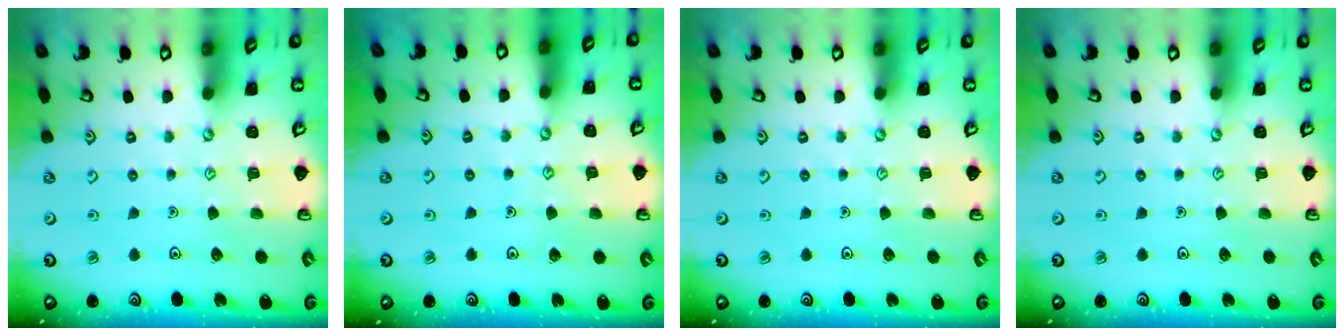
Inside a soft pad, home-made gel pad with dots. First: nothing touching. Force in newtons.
{"total": 3.8, "press": 3.8, "slide": 0.3}
{"total": 0.0}
{"total": 0.0}